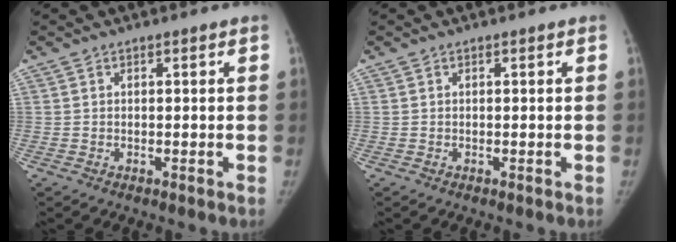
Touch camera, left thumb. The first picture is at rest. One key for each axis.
{"total": 0.0}